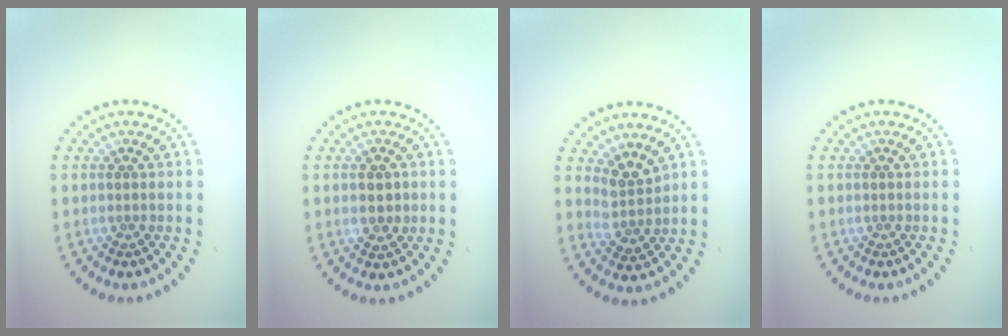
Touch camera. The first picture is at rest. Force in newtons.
{"total": 1.6, "press": 1.6, "slide": 0.2}
{"total": 2.5, "press": 1.9, "slide": 1.6}
{"total": 0.0}